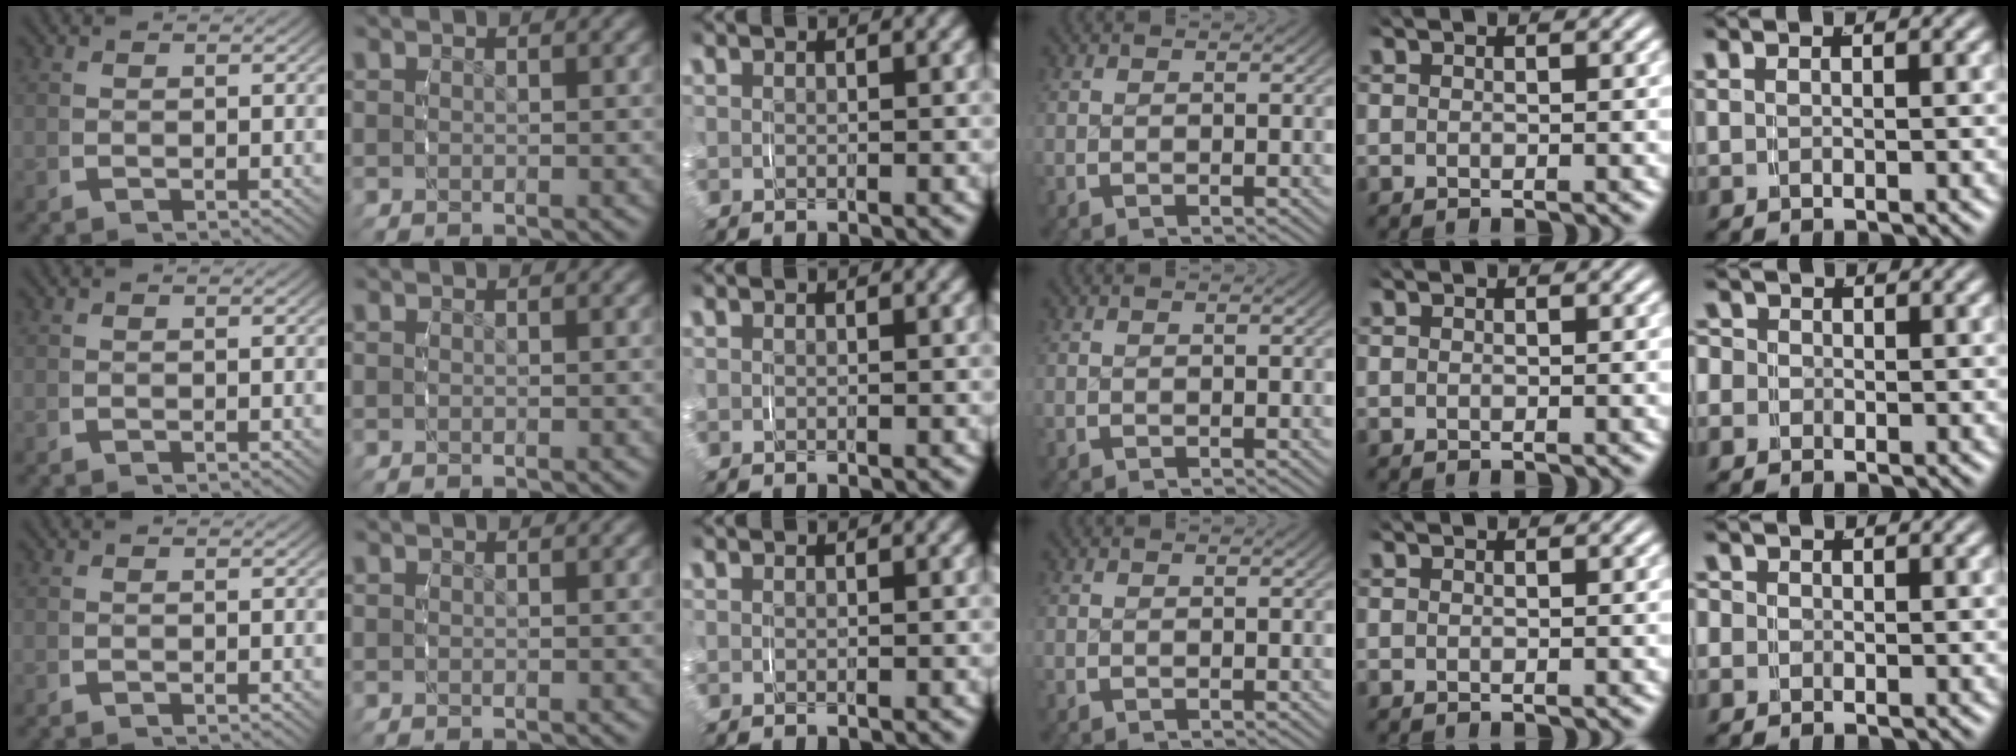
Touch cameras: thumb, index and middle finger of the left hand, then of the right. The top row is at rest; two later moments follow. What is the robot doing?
{"motion": "grasp_and_lifting", "object": "paper towel"}